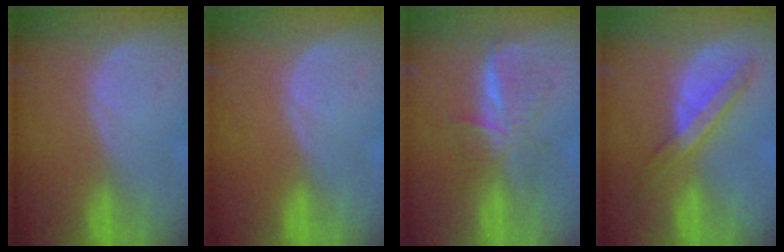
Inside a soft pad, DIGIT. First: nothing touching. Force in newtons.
{"total": 0.0}
{"total": 5.8, "press": 5.7, "slide": 0.8}
{"total": 6.3, "press": 6.2, "slide": 1.2}